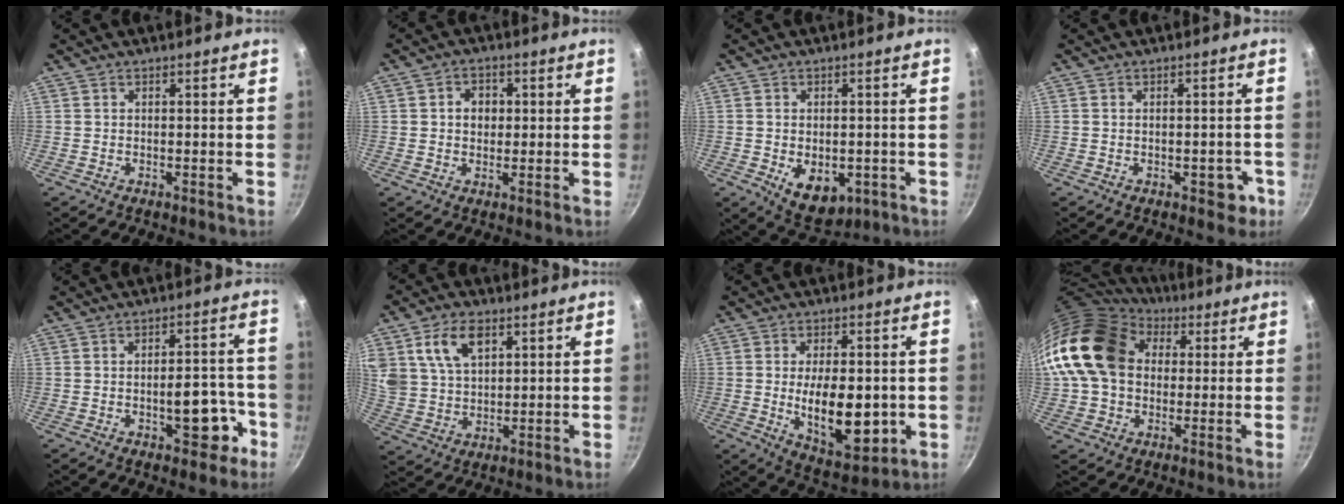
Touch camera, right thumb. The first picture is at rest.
{"total": 4.1, "force": [0.5, 3.4, 2.2], "torque": [-0.014, 0.005, 0.004]}
{"total": 9.1, "force": [-2.4, 5.8, 6.5], "torque": [-0.072, -0.004, -0.018]}
{"total": 3.9, "force": [-1.6, 2.2, 2.8], "torque": [-0.010, 0.017, -0.014]}
{"total": 9.6, "force": [-3.8, 4.6, 7.5], "torque": [-0.061, 0.035, -0.047]}
{"total": 11.3, "force": [4.9, 7.2, 7.1], "torque": [-0.118, -0.011, 0.097]}
{"total": 15.3, "force": [-1.7, 7.7, 13.1], "torque": [-0.178, -0.018, -0.014]}
{"total": 18.7, "force": [3.6, 14.4, 11.3], "torque": [-0.193, 0.031, 0.054]}